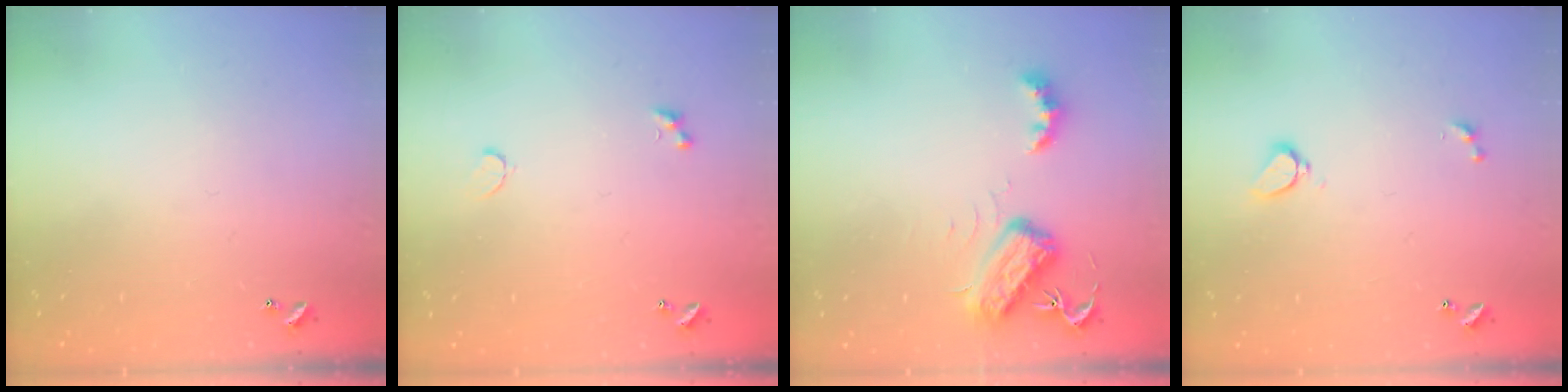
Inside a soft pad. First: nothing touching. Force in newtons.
{"total": 1.4, "press": 1.3, "slide": 0.5}
{"total": 5.8, "press": 5.7, "slide": 0.6}
{"total": 2.9, "press": 2.4, "slide": 1.6}